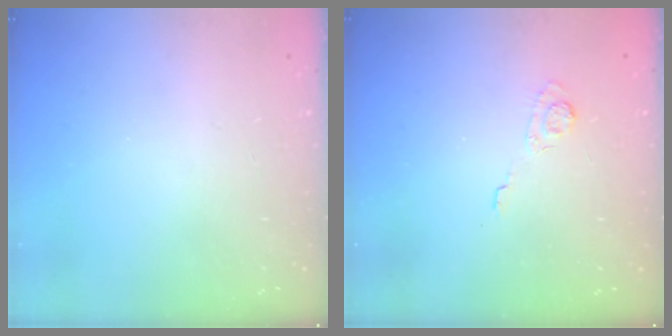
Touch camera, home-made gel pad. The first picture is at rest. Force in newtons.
{"total": 2.4, "press": 1.9, "slide": 1.4}